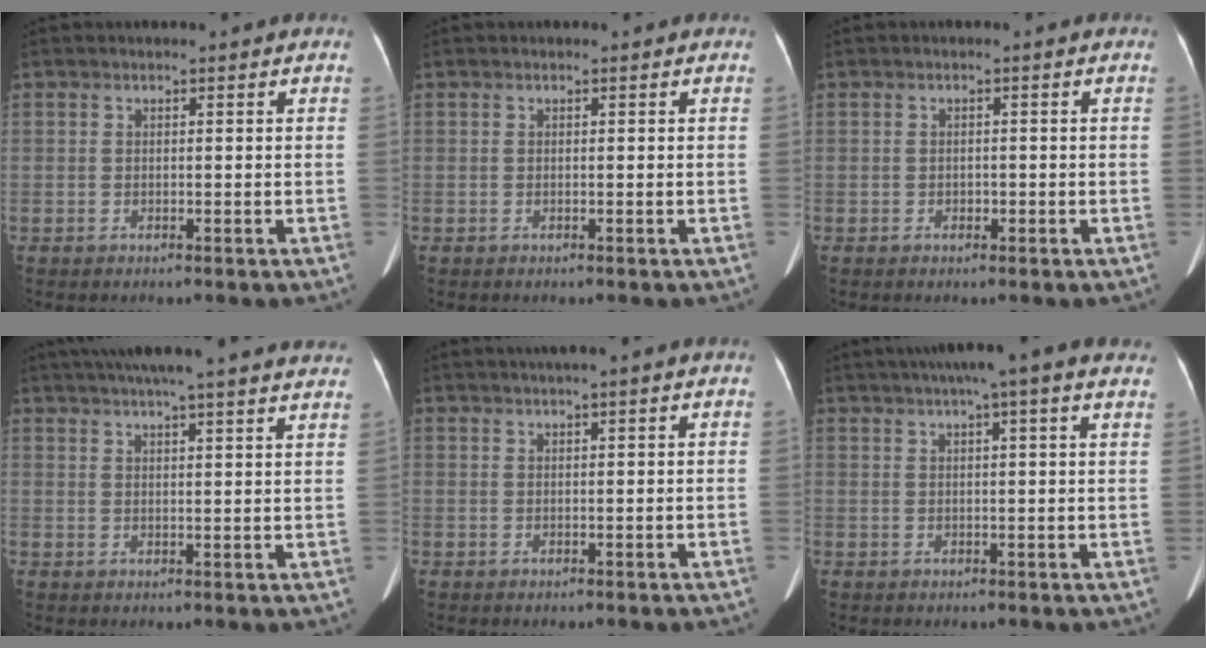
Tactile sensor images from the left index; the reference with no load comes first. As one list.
[{"total": 0.0}, {"total": 0.8, "force": [-0.4, 0.6, 0.4], "torque": [-0.009, 0.001, -0.005]}, {"total": 23.4, "force": [20.6, 0.8, 11.1], "torque": [-0.180, 0.012, 0.260]}, {"total": 3.2, "force": [2.5, -0.8, 1.8], "torque": [-0.021, 0.021, 0.043]}, {"total": 11.4, "force": [8.6, 0.2, 7.4], "torque": [-0.114, 0.037, 0.101]}]